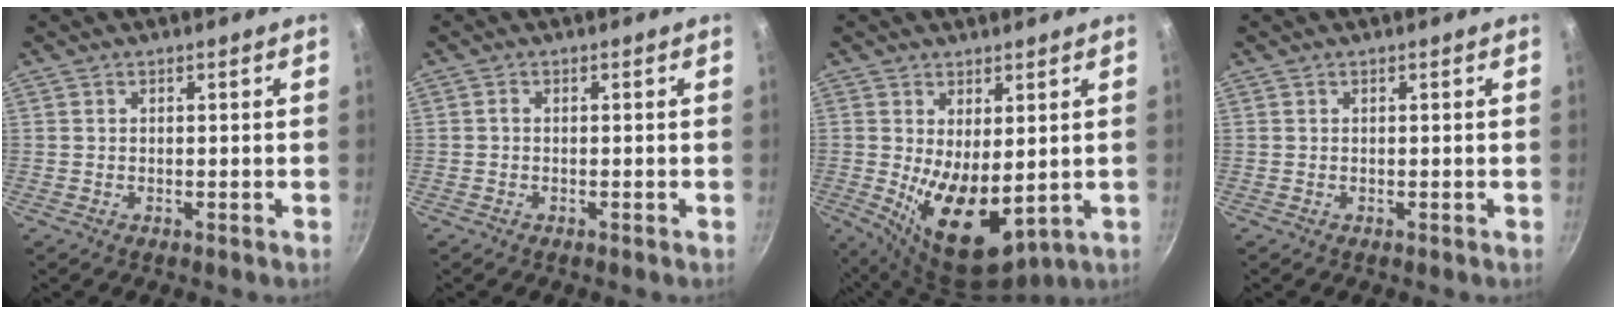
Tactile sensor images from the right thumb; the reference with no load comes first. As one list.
[{"total": 0.5, "force": [-0.1, 0.4, 0.4], "torque": [-0.007, 0.005, -0.004]}, {"total": 11.9, "force": [0.1, 6.1, 10.2], "torque": [-0.146, -0.034, 0.021]}, {"total": 0.0}]